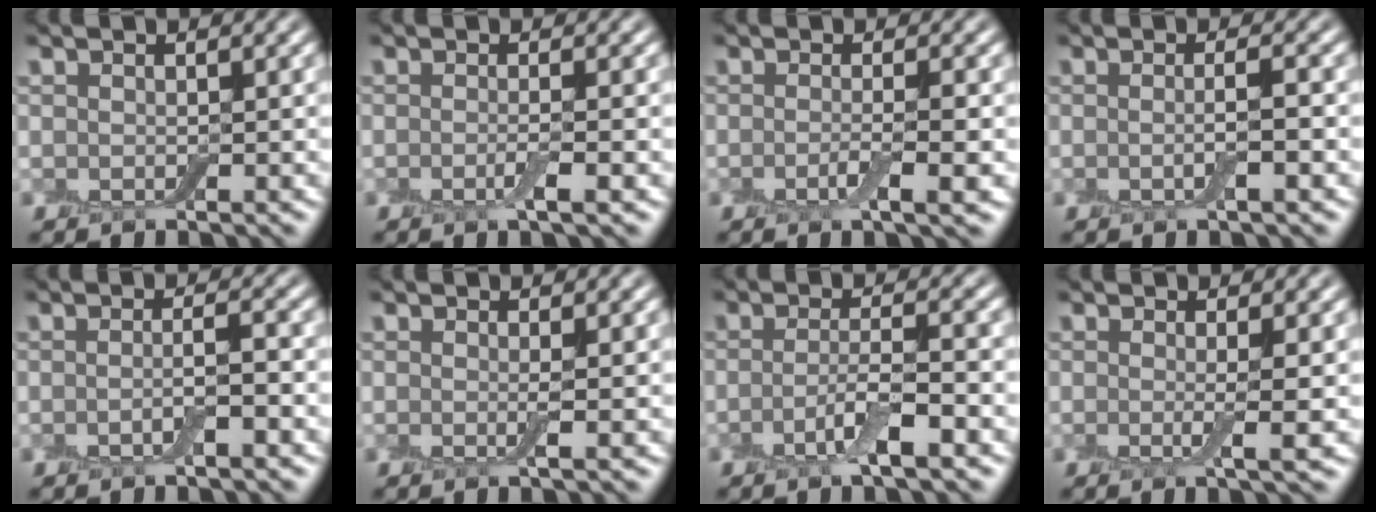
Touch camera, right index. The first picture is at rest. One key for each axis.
{"total": 1.7, "fx": -0.4, "fy": 0.3, "fz": 1.6, "tx": -0.029, "ty": -0.006, "tz": -0.012}
{"total": 2.4, "fx": -0.6, "fy": 0.4, "fz": 2.3, "tx": -0.041, "ty": -0.004, "tz": -0.015}
{"total": 2.2, "fx": -0.3, "fy": 0.4, "fz": 2.2, "tx": -0.040, "ty": -0.005, "tz": -0.011}
{"total": 2.0, "fx": -0.6, "fy": 0.4, "fz": 1.9, "tx": -0.035, "ty": 0.001, "tz": -0.016}
{"total": 1.0, "fx": 0.0, "fy": 0.1, "fz": 1.0, "tx": -0.019, "ty": -0.004, "tz": -0.004}
{"total": 3.6, "fx": -1.4, "fy": 0.7, "fz": 3.2, "tx": -0.061, "ty": 0.004, "tz": -0.033}
{"total": 2.4, "fx": -0.1, "fy": 0.4, "fz": 2.3, "tx": -0.040, "ty": -0.009, "tz": -0.008}